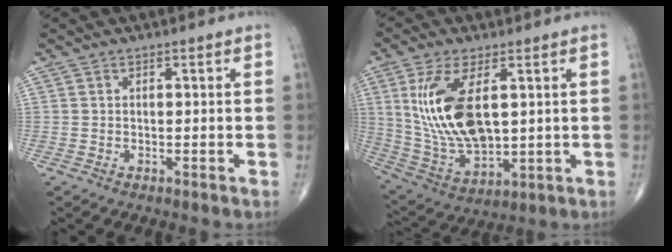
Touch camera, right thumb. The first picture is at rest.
{"total": 16.1, "force": [3.6, 7.6, 13.8], "torque": [-0.274, -0.020, 0.084]}